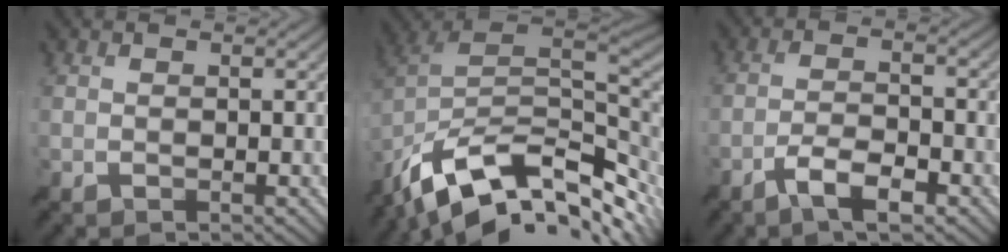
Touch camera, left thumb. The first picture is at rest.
{"total": 15.4, "force": [-7.4, 7.4, 11.3], "torque": [-0.226, -0.017, -0.117]}
{"total": 5.7, "force": [-3.7, 1.4, 4.0], "torque": [-0.078, 0.004, -0.069]}